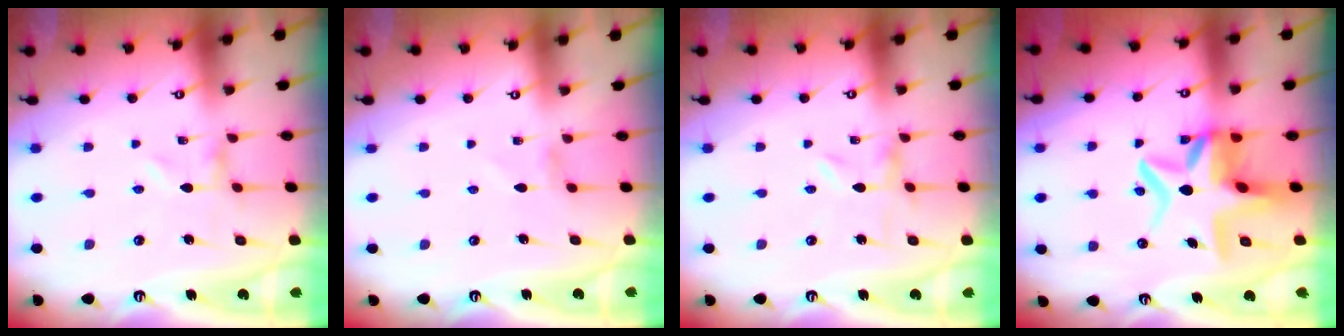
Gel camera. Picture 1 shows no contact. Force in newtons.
{"total": 1.5, "press": 1.4, "slide": 0.3}
{"total": 0.0}
{"total": 11.6, "press": 11.0, "slide": 3.4}